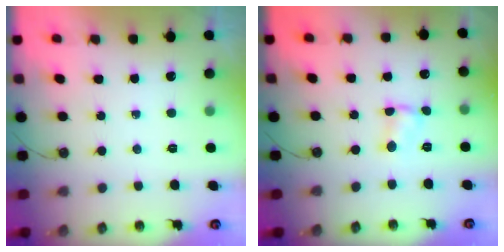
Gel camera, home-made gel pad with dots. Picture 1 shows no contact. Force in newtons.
{"total": 2.2, "press": 2.1, "slide": 0.3}